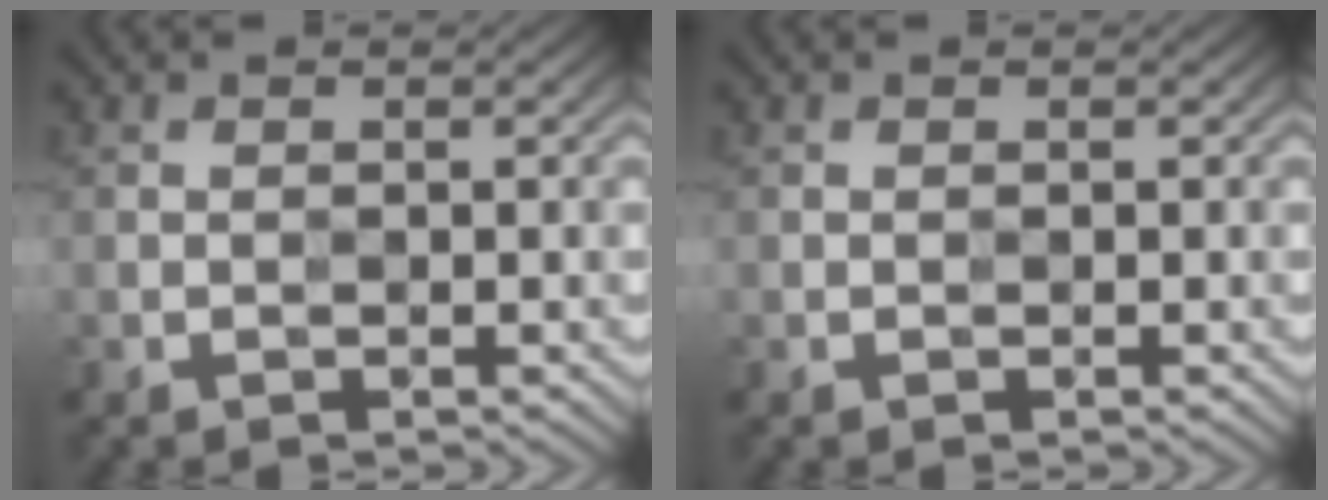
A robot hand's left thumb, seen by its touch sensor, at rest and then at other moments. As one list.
[{"total": 0.0}]